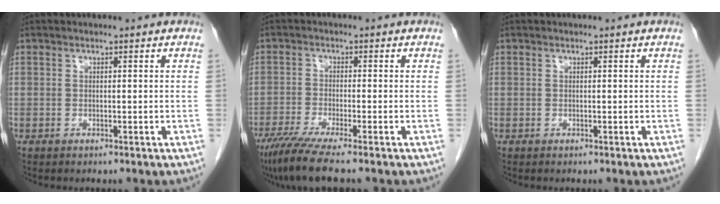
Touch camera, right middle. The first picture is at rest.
{"total": 7.3, "force": [-5.7, -0.5, 4.5], "torque": [-0.075, -0.023, -0.097]}
{"total": 0.0}